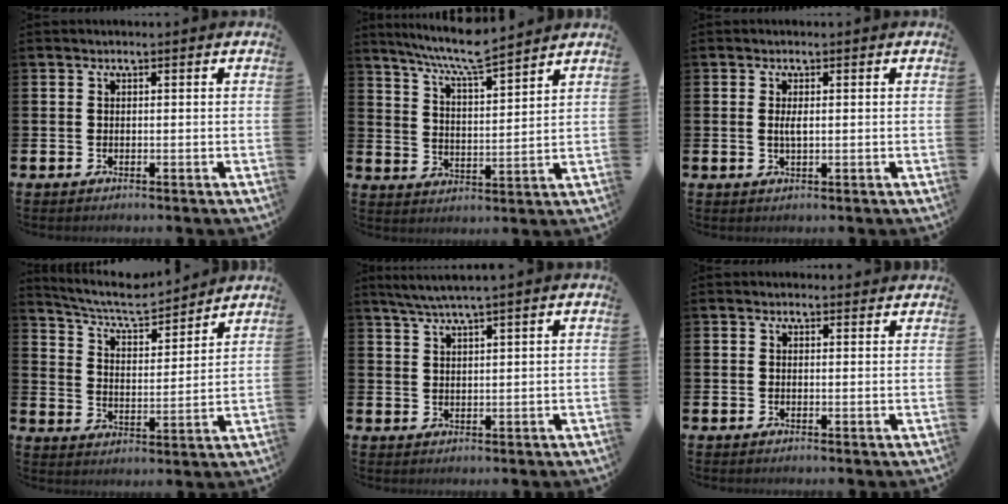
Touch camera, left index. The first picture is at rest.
{"total": 7.9, "force": [7.4, 0.2, 3.0], "torque": [-0.087, -0.040, 0.131]}
{"total": 1.6, "force": [0.2, 0.5, 1.5], "torque": [-0.023, -0.001, 0.000]}
{"total": 7.1, "force": [6.6, 1.5, 2.1], "torque": [-0.068, -0.046, 0.113]}
{"total": 3.4, "force": [2.9, -0.5, 1.6], "torque": [-0.039, -0.005, 0.054]}
{"total": 0.8, "force": [0.7, 0.3, 0.1], "torque": [0.009, -0.001, 0.011]}